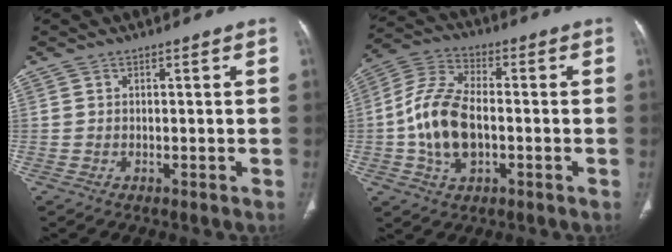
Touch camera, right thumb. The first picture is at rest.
{"total": 13.0, "force": [-1.7, 7.4, 10.5], "torque": [-0.208, 0.022, -0.035]}